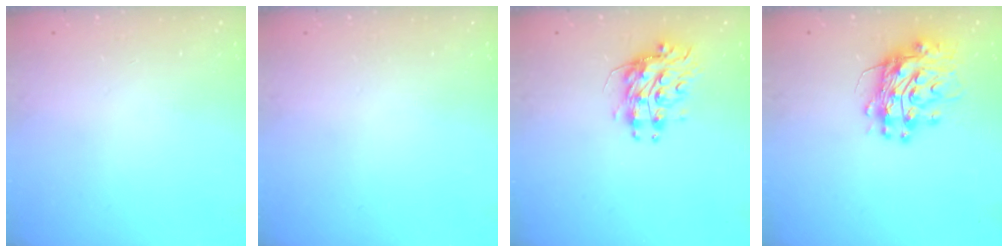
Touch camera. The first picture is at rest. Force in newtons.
{"total": 0.0}
{"total": 9.4, "press": 9.3, "slide": 0.7}
{"total": 12.9, "press": 12.8, "slide": 1.3}